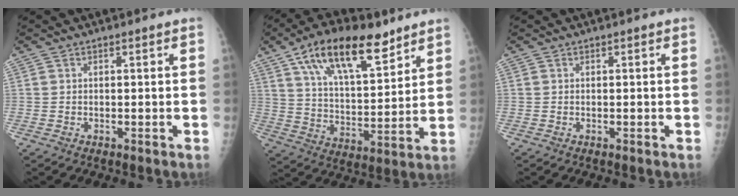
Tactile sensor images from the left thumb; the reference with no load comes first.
{"total": 18.8, "force": [11.3, 7.8, 12.9], "torque": [-0.189, -0.042, 0.199]}
{"total": 0.0}